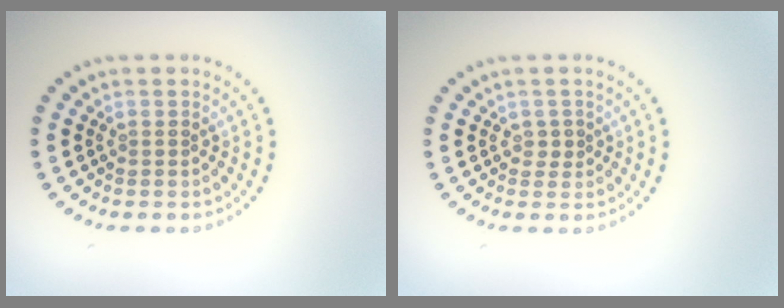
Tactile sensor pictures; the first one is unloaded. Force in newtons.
{"total": 0.8, "press": 0.7, "slide": 0.3}